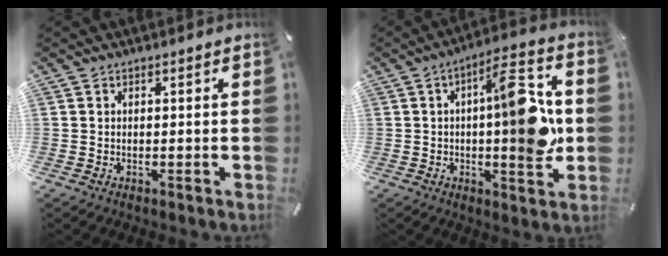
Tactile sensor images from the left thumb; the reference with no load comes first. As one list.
[{"total": 16.9, "force": [1.2, 5.4, 16.0], "torque": [-0.223, -0.007, 0.013]}]